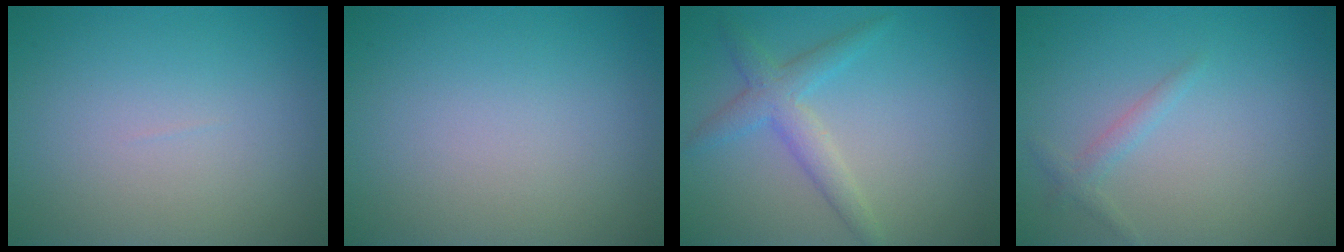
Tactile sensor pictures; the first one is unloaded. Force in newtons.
{"total": 0.0}
{"total": 3.0, "press": 3.0, "slide": 0.1}
{"total": 1.1, "press": 1.1, "slide": 0.0}